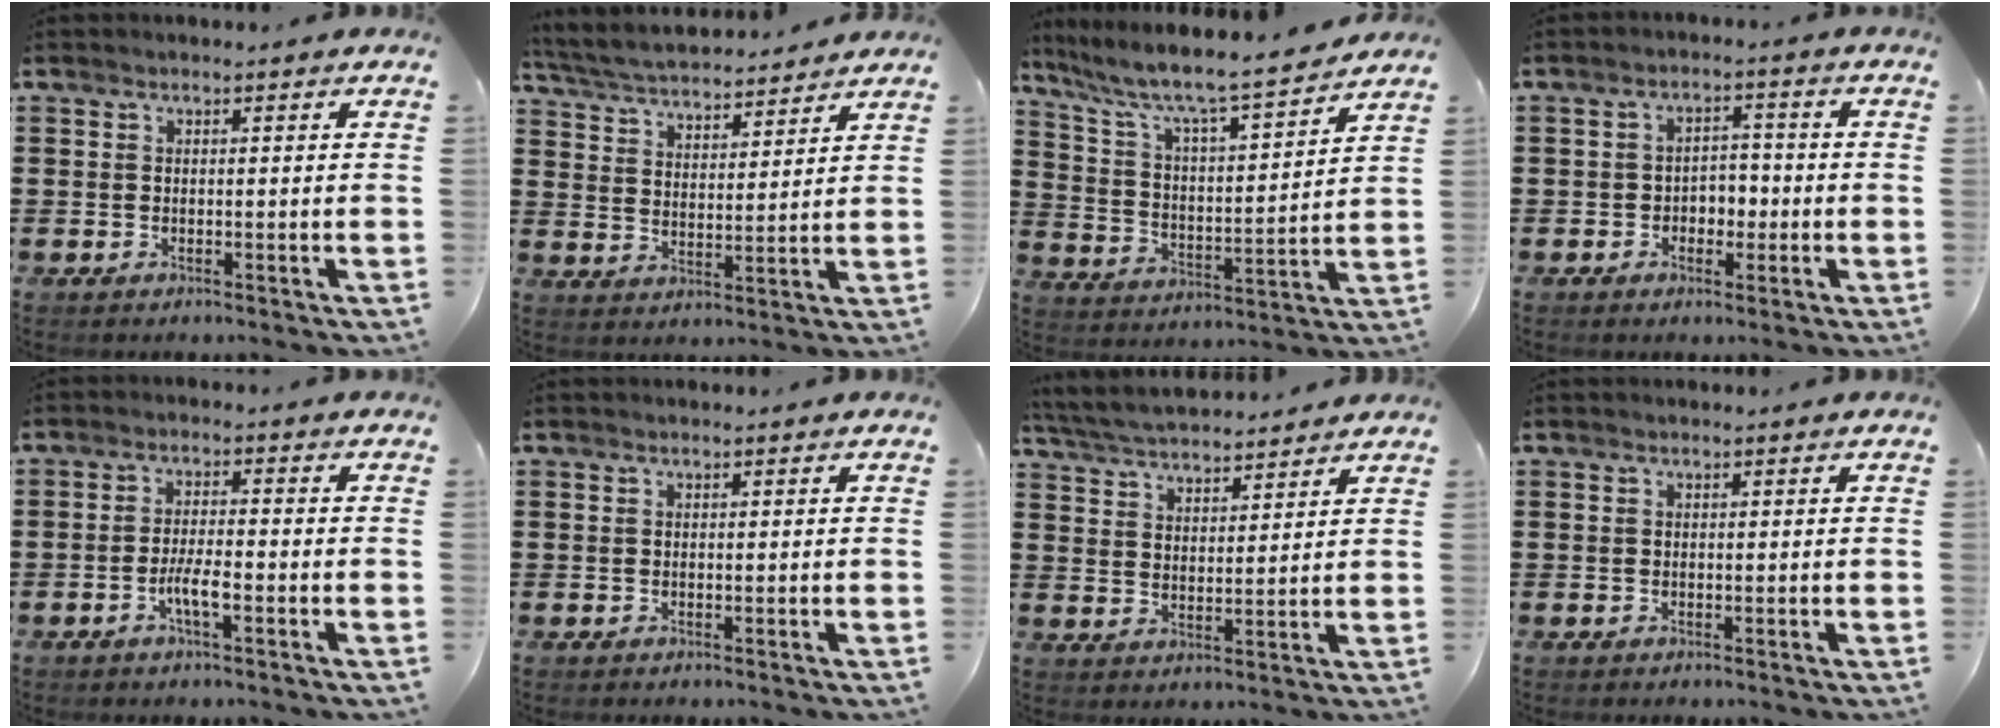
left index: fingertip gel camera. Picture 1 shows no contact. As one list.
[{"total": 4.6, "force": [4.6, 0.3, 0.7], "torque": [-0.038, -0.029, 0.077]}, {"total": 6.5, "force": [5.6, 0.5, 3.2], "torque": [-0.089, -0.046, 0.085]}, {"total": 3.1, "force": [-1.2, 2.3, 1.7], "torque": [-0.039, 0.006, -0.030]}, {"total": 3.9, "force": [-1.6, 0.7, 3.5], "torque": [-0.073, -0.002, -0.033]}, {"total": 0.0}, {"total": 4.9, "force": [4.7, 0.5, 0.9], "torque": [-0.038, -0.020, 0.085]}, {"total": 0.0}]